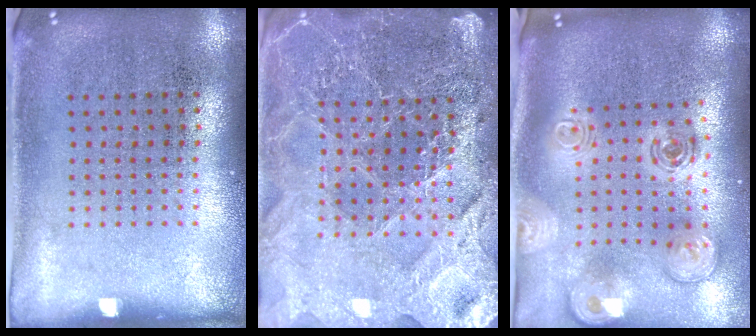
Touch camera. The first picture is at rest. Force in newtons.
{"total": 4.6, "press": 4.3, "slide": 1.8}
{"total": 2.6, "press": 1.8, "slide": 1.8}